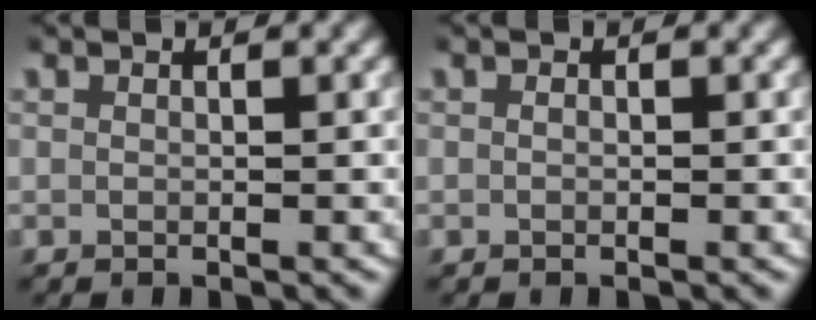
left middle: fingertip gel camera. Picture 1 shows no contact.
{"total": 0.0}